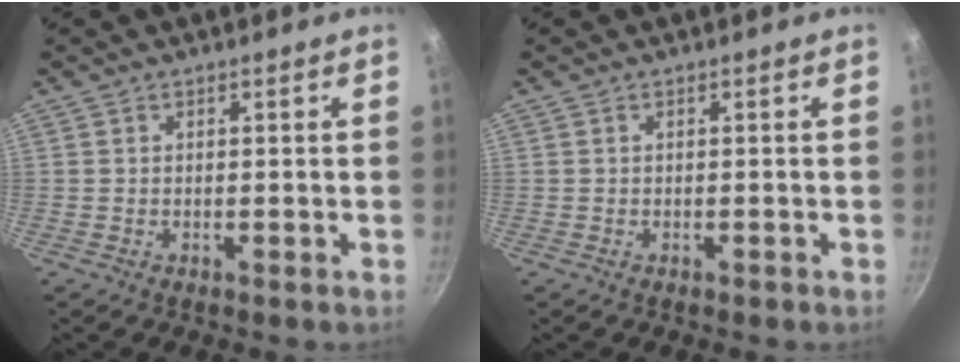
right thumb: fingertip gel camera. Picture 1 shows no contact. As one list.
[{"total": 0.0}]